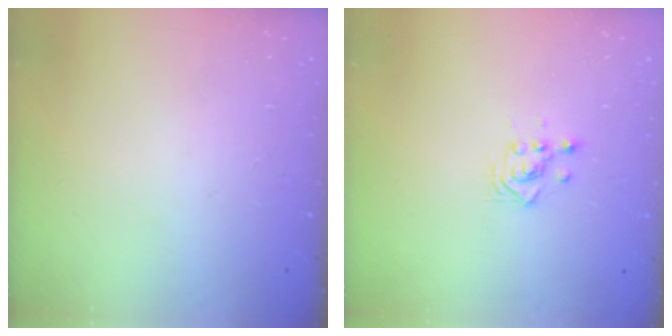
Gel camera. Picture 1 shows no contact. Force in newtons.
{"total": 2.9, "press": 2.9, "slide": 0.1}